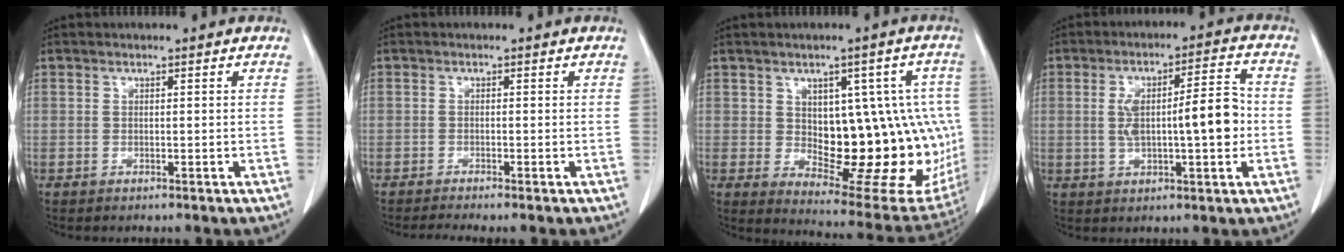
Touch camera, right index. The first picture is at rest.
{"total": 2.6, "force": [-2.2, -0.3, 1.4], "torque": [-0.021, -0.004, -0.037]}
{"total": 18.2, "force": [0.1, 8.6, 16.1], "torque": [-0.163, 0.018, 0.030]}
{"total": 10.5, "force": [-0.3, 2.5, 10.2], "torque": [-0.171, 0.023, 0.000]}